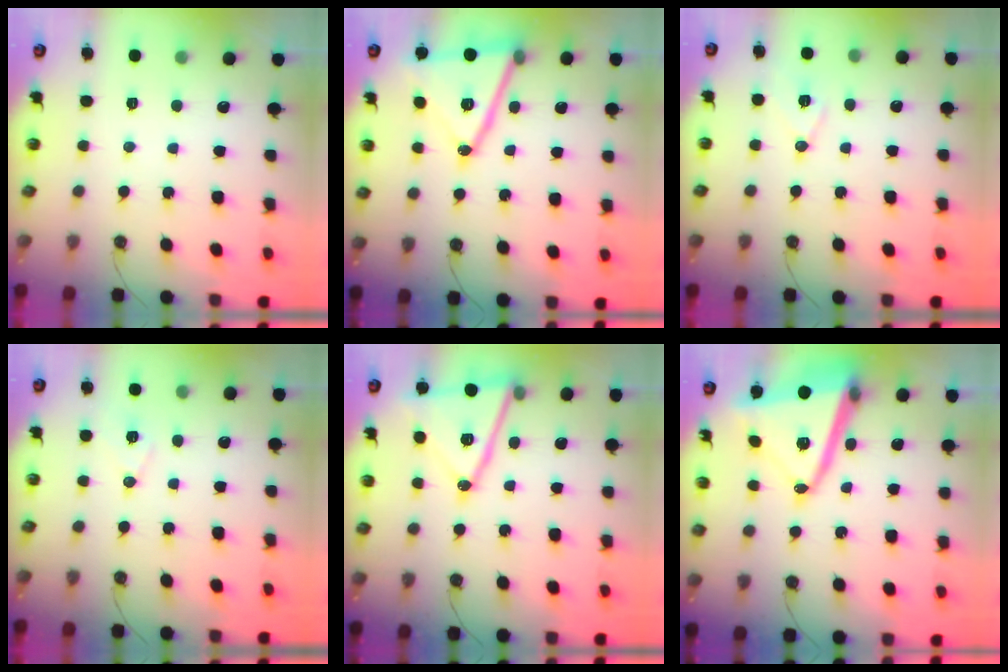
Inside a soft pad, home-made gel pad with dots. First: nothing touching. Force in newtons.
{"total": 19.0, "press": 18.6, "slide": 3.5}
{"total": 8.2, "press": 7.4, "slide": 3.5}
{"total": 7.6, "press": 6.6, "slide": 3.7}
{"total": 16.5, "press": 16.2, "slide": 3.5}
{"total": 17.8, "press": 17.6, "slide": 2.6}